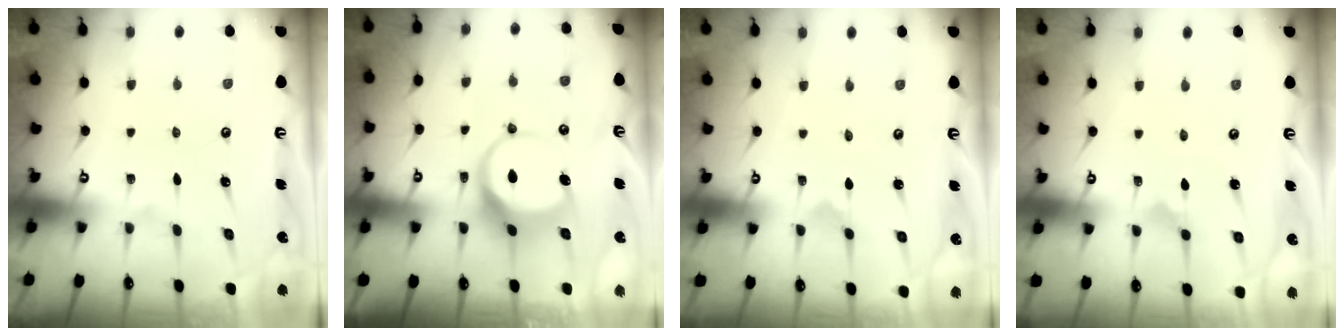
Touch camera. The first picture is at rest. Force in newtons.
{"total": 8.9, "press": 8.9, "slide": 1.2}
{"total": 0.0}
{"total": 2.7, "press": 2.7, "slide": 0.1}